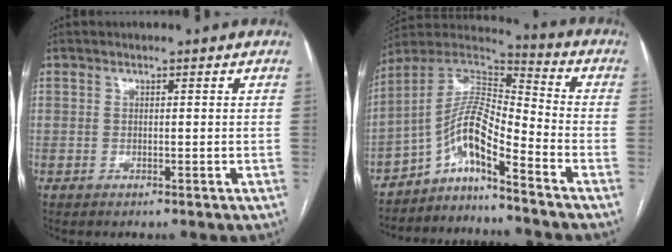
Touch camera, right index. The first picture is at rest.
{"total": 10.9, "force": [-6.7, 1.3, 8.4], "torque": [-0.165, 0.027, -0.122]}